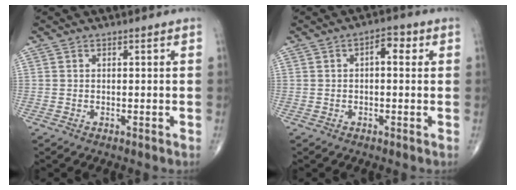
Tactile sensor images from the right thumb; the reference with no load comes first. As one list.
[{"total": 3.8, "force": [0.9, 1.9, 3.2], "torque": [-0.035, 0.011, 0.004]}]